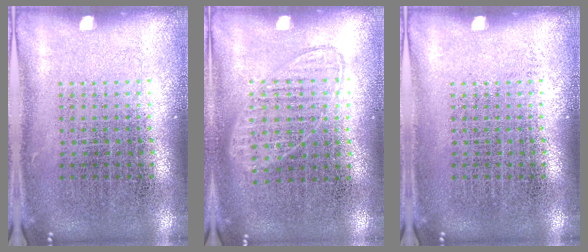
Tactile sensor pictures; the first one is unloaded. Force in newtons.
{"total": 1.0, "press": 0.9, "slide": 0.3}
{"total": 0.0}